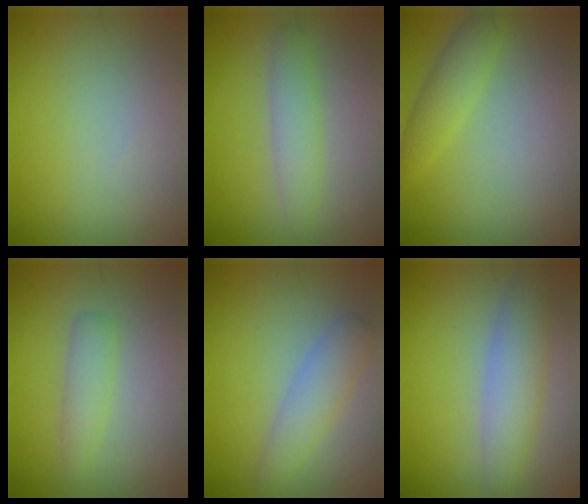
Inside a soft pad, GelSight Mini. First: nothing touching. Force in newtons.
{"total": 2.5, "press": 2.5, "slide": 0.2}
{"total": 2.3, "press": 2.3, "slide": 0.1}
{"total": 1.8, "press": 1.8, "slide": 0.1}
{"total": 2.8, "press": 2.8, "slide": 0.1}
{"total": 4.0, "press": 4.0, "slide": 0.1}